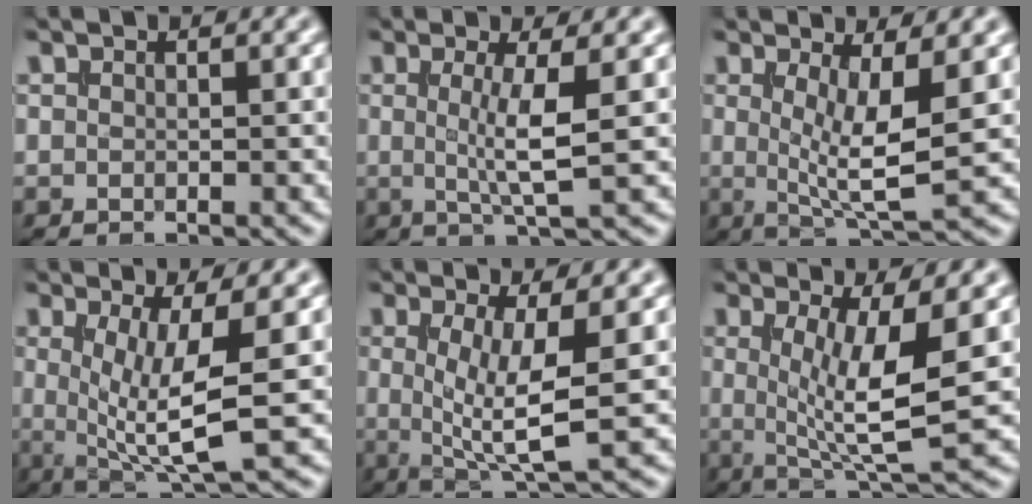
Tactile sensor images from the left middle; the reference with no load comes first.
{"total": 3.9, "force": [0.3, 0.7, 3.9], "torque": [-0.067, -0.007, 0.004]}
{"total": 5.7, "force": [0.4, 1.4, 5.5], "torque": [-0.092, -0.013, 0.008]}
{"total": 7.0, "force": [0.2, 1.8, 6.7], "torque": [-0.117, -0.011, 0.007]}
{"total": 6.0, "force": [0.2, 1.5, 5.9], "torque": [-0.106, -0.011, 0.006]}
{"total": 7.0, "force": [0.5, 1.6, 6.8], "torque": [-0.114, -0.011, 0.012]}